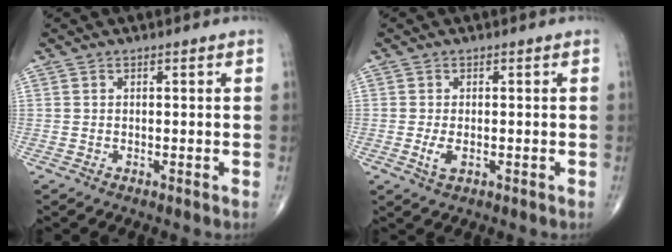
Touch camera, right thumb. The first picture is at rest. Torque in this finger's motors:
{"motor_torque": [-0.19, -0.14, 0.43, 0.07, 0.10]}